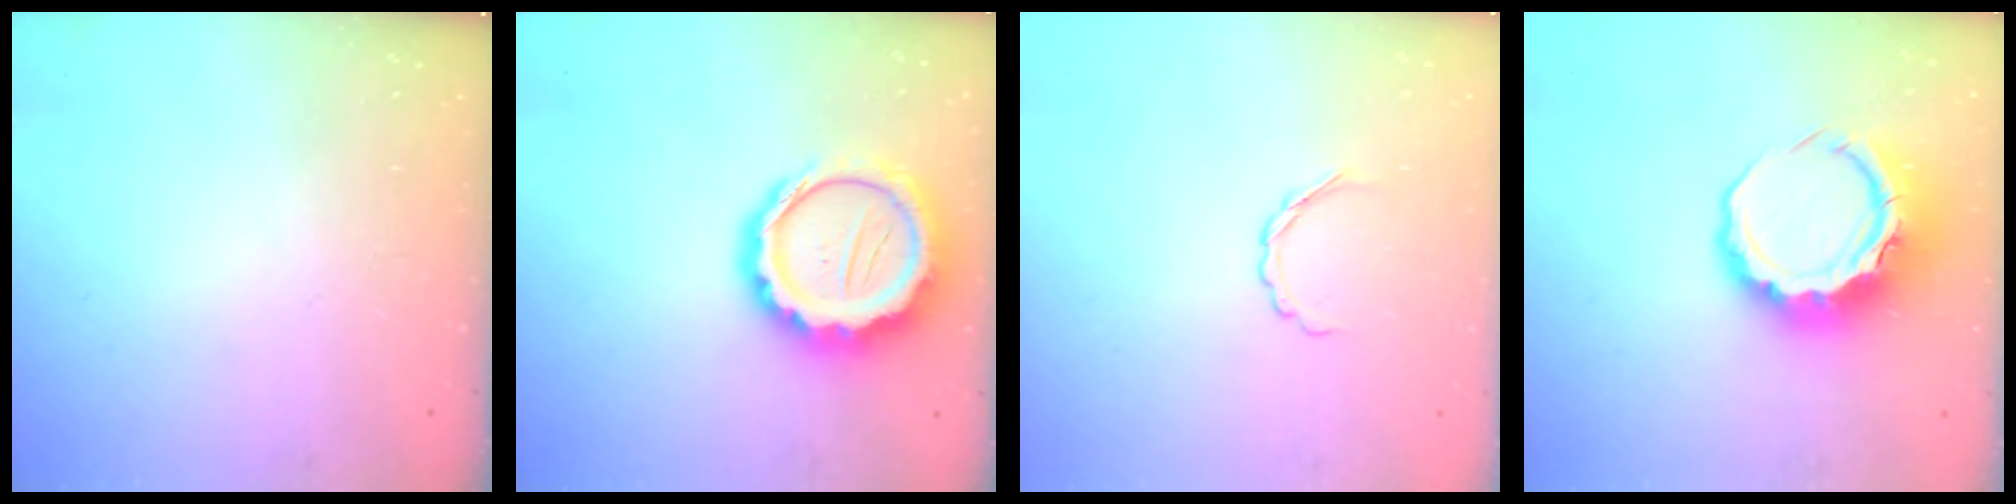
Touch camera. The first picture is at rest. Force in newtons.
{"total": 14.4, "press": 14.2, "slide": 2.9}
{"total": 3.3, "press": 3.2, "slide": 0.8}
{"total": 8.8, "press": 8.6, "slide": 1.7}